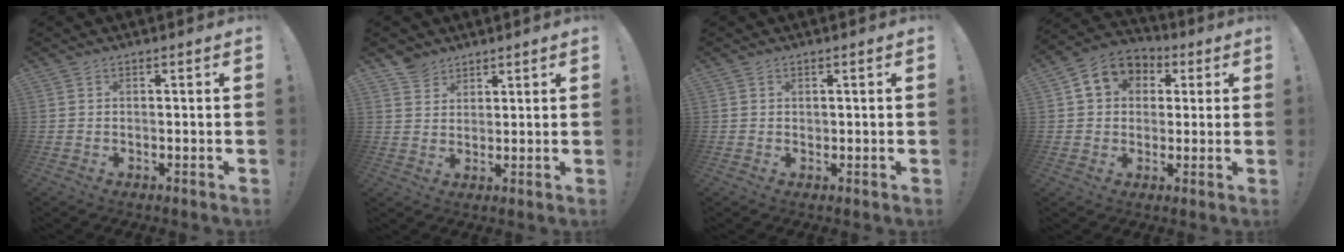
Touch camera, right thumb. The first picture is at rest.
{"total": 5.0, "force": [3.9, 3.1, 0.2], "torque": [-0.003, -0.025, 0.075]}
{"total": 0.7, "force": [0.5, 0.4, 0.2], "torque": [-0.002, 0.000, 0.009]}
{"total": 9.9, "force": [2.9, 8.2, 4.7], "torque": [-0.070, 0.002, 0.060]}